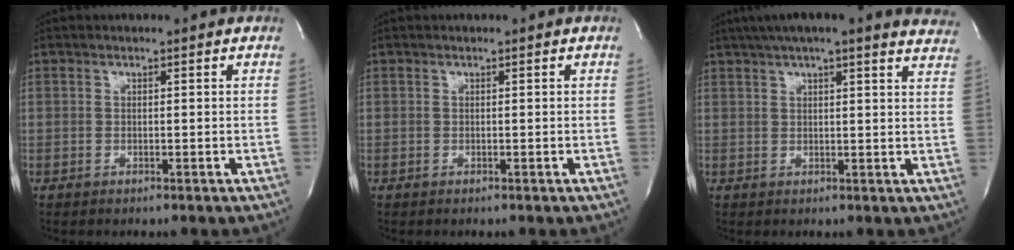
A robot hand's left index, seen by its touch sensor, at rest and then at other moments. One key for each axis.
{"total": 0.0}
{"total": 20.1, "fx": 17.3, "fy": 2.6, "fz": 9.9, "tx": -0.149, "ty": 0.018, "tz": 0.205}